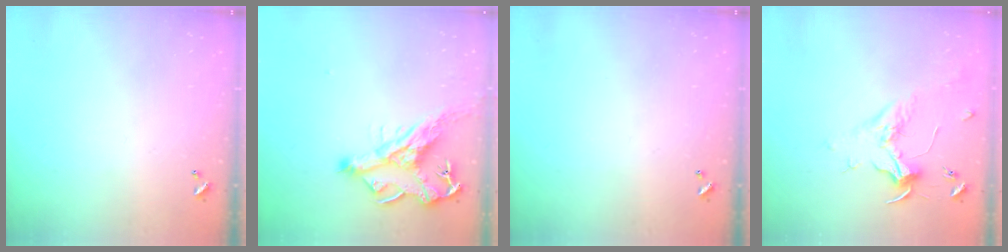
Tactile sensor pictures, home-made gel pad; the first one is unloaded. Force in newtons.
{"total": 10.3, "press": 10.2, "slide": 1.7}
{"total": 0.0}
{"total": 2.0, "press": 1.9, "slide": 0.7}